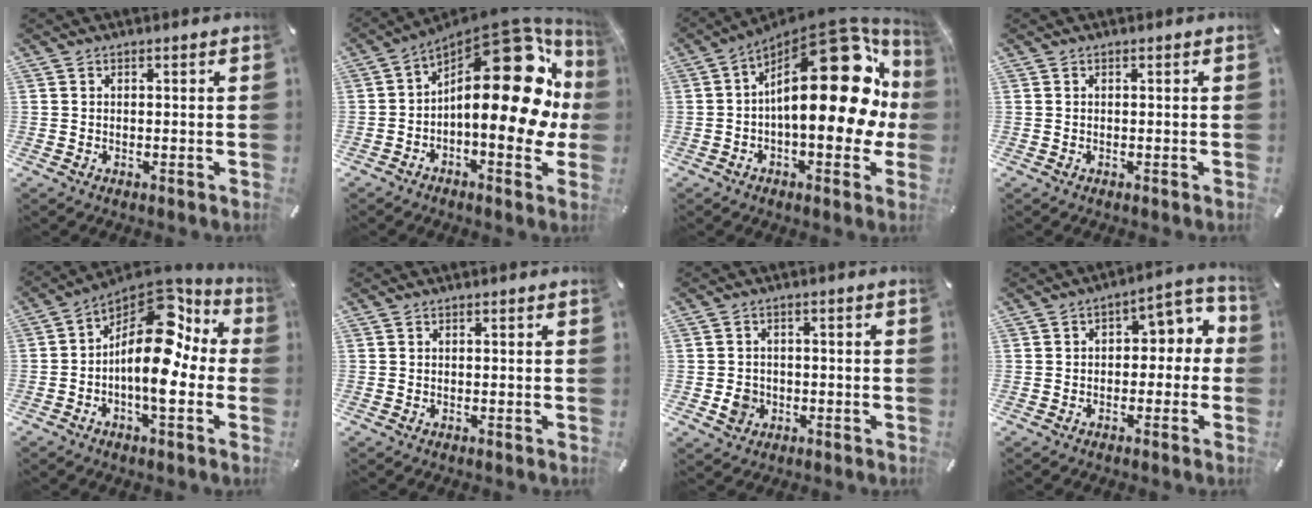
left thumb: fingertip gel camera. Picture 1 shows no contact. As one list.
[{"total": 26.1, "force": [4.4, 11.9, 22.8], "torque": [-0.335, -0.056, 0.081]}, {"total": 29.2, "force": [5.6, 13.1, 25.5], "torque": [-0.382, -0.054, 0.104]}, {"total": 0.0}, {"total": 16.0, "force": [1.6, 7.9, 13.8], "torque": [-0.233, -0.034, 0.025]}, {"total": 0.0}, {"total": 4.4, "force": [-1.2, 4.1, 1.3], "torque": [-0.012, -0.001, -0.024]}, {"total": 6.5, "force": [0.0, 4.3, 4.8], "torque": [-0.049, -0.003, -0.012]}]